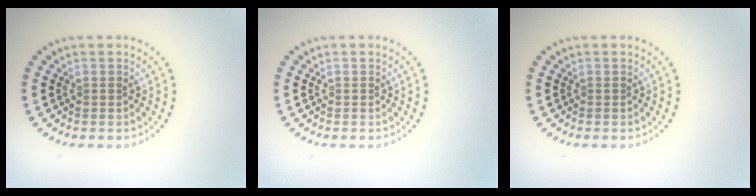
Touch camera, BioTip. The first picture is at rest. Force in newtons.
{"total": 0.0}
{"total": 0.0}